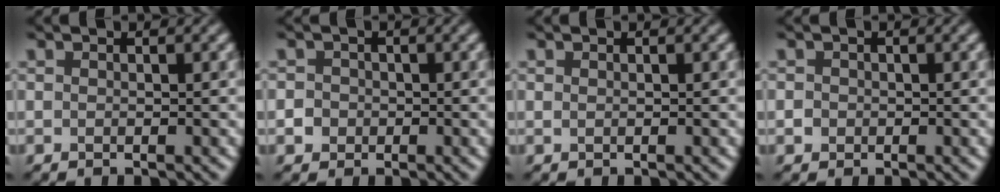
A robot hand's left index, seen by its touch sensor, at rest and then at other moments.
{"total": 2.2, "force": [-0.3, 2.0, 0.7], "torque": [0.003, 0.012, -0.018]}
{"total": 0.0}
{"total": 0.9, "force": [-0.2, 0.8, 0.2], "torque": [0.003, -0.004, -0.005]}